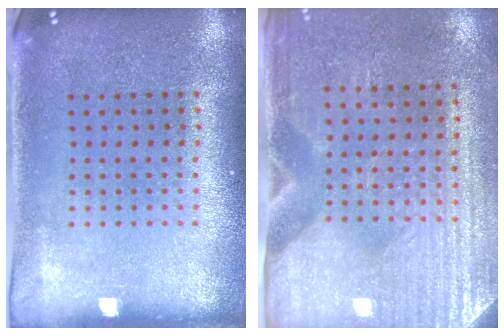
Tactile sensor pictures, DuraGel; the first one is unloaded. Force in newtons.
{"total": 3.1, "press": 2.7, "slide": 1.5}